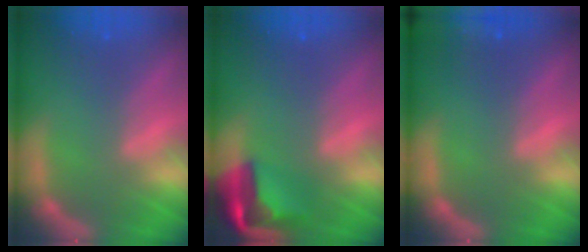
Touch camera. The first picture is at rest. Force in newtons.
{"total": 5.9}
{"total": 10.0}